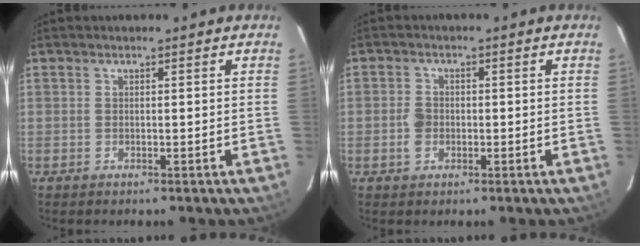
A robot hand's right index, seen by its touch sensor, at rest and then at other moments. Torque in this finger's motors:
{"motor_torque": [0.34, -0.01, 0.27, 0.05]}